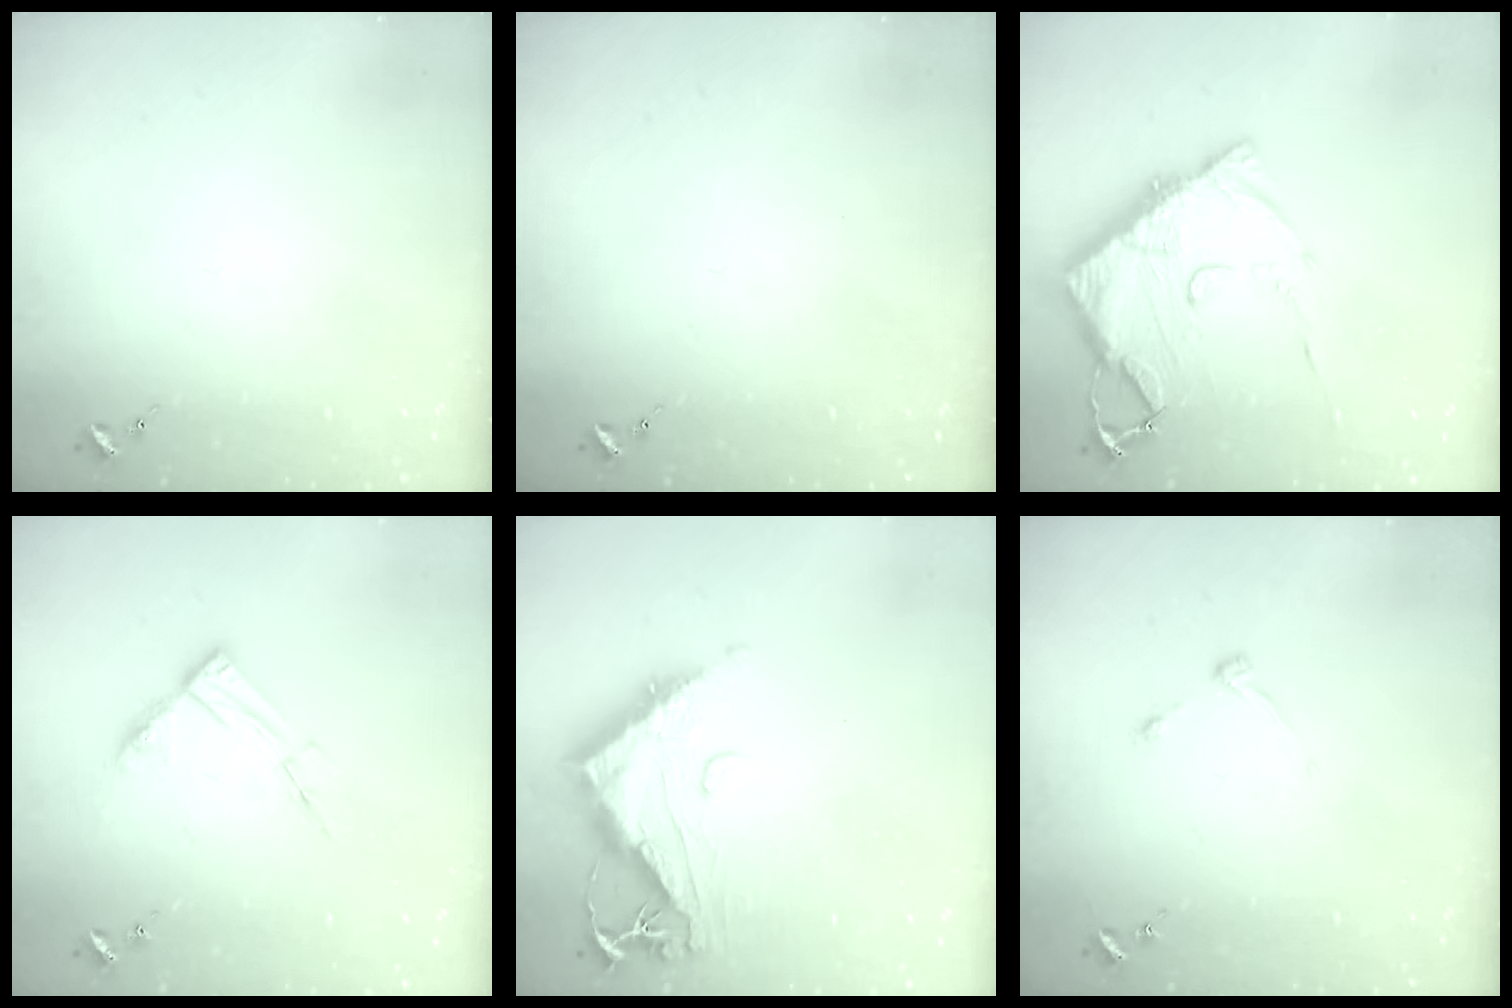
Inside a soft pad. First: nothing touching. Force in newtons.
{"total": 0.0}
{"total": 14.3, "press": 14.2, "slide": 1.3}
{"total": 8.9, "press": 8.9, "slide": 0.8}
{"total": 13.4, "press": 13.4, "slide": 1.2}
{"total": 3.9, "press": 3.8, "slide": 0.6}